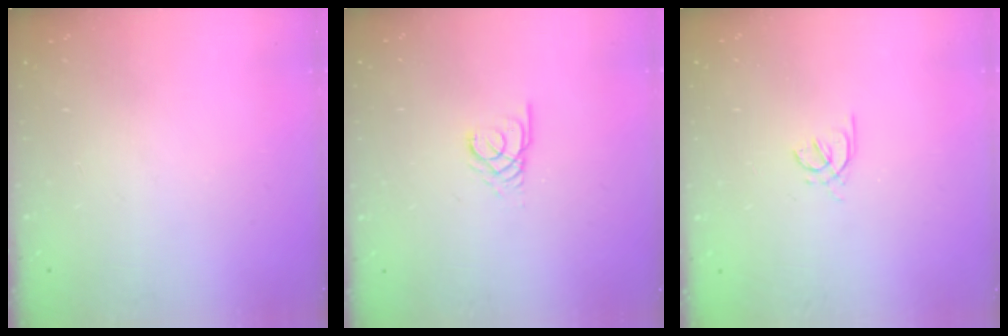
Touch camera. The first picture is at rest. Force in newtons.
{"total": 2.5, "press": 2.5, "slide": 0.2}
{"total": 2.0, "press": 1.9, "slide": 0.5}